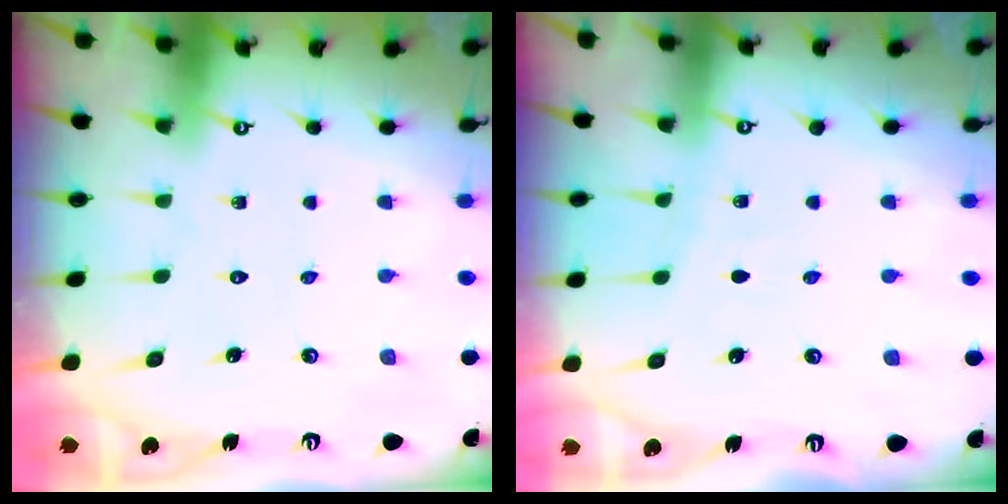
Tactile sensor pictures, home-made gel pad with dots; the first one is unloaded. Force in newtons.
{"total": 2.7, "press": 2.6, "slide": 0.4}